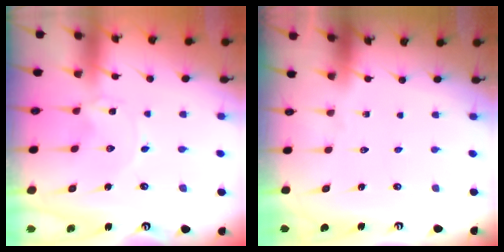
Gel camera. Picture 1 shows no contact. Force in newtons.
{"total": 0.0}